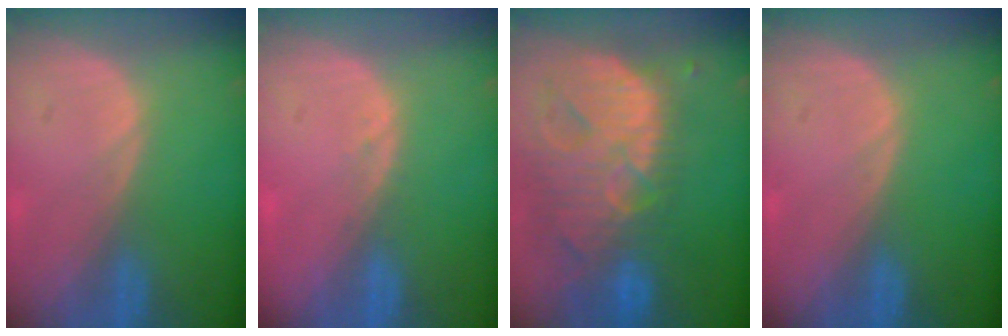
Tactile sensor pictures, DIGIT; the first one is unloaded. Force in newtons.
{"total": 1.0, "press": 0.9, "slide": 0.3}
{"total": 13.9, "press": 11.7, "slide": 7.4}
{"total": 0.0}